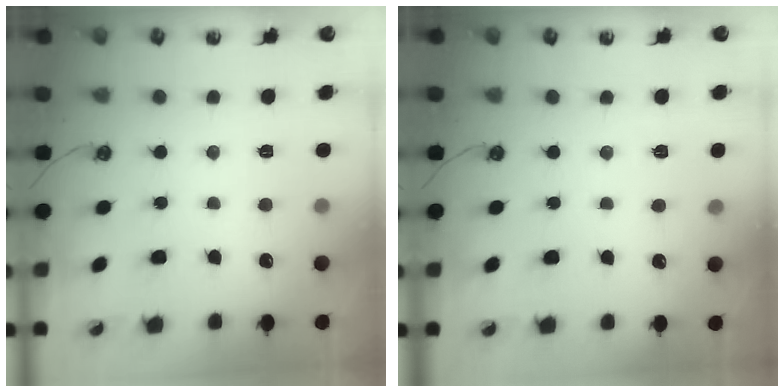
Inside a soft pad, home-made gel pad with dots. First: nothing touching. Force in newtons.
{"total": 3.1, "press": 3.1, "slide": 0.5}